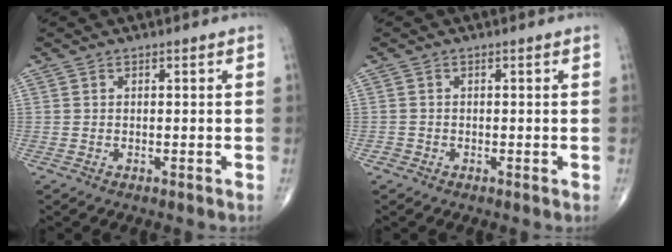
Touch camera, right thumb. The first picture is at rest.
{"total": 0.8, "force": [-0.4, 0.7, 0.0], "torque": [0.001, 0.002, -0.012]}